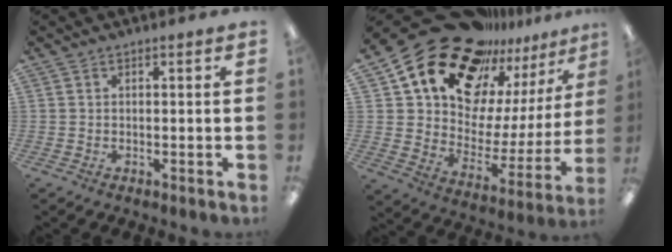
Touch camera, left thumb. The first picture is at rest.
{"total": 23.0, "force": [18.4, 11.3, 8.0], "torque": [-0.155, -0.144, 0.342]}